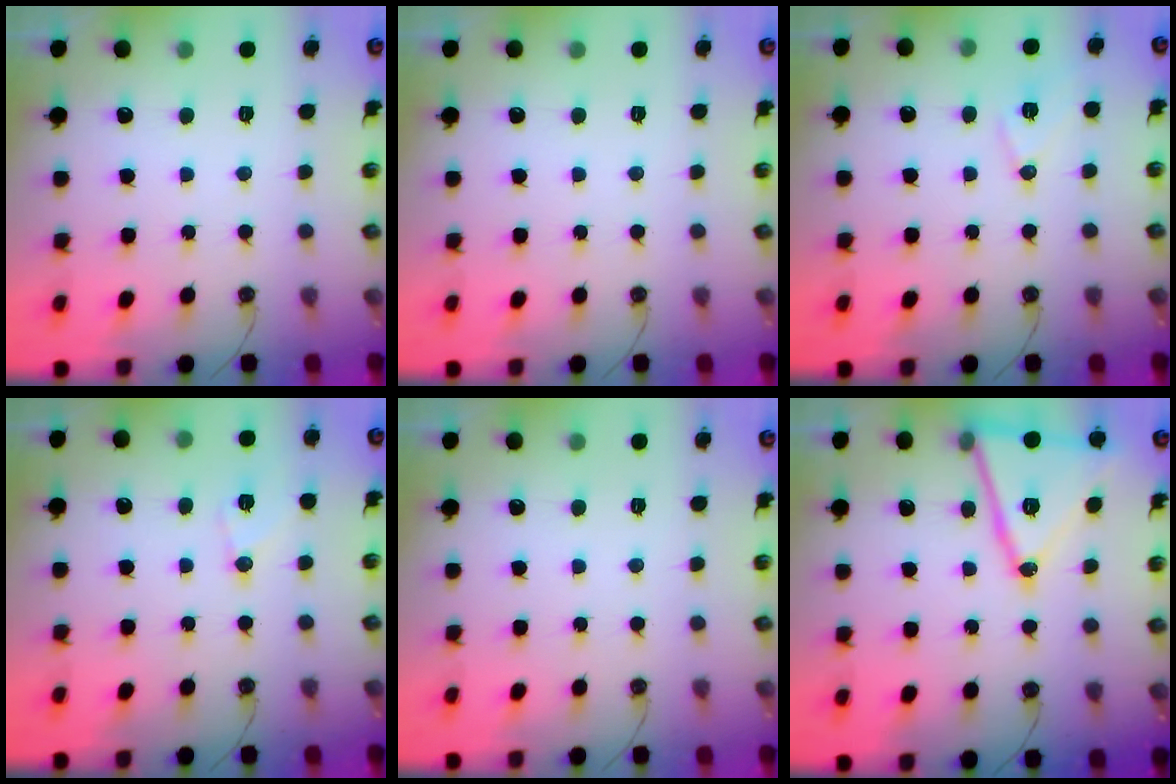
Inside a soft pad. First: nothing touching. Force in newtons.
{"total": 0.0}
{"total": 8.6, "press": 7.8, "slide": 3.6}
{"total": 7.0, "press": 6.9, "slide": 1.1}
{"total": 0.0}
{"total": 18.1, "press": 17.8, "slide": 3.4}